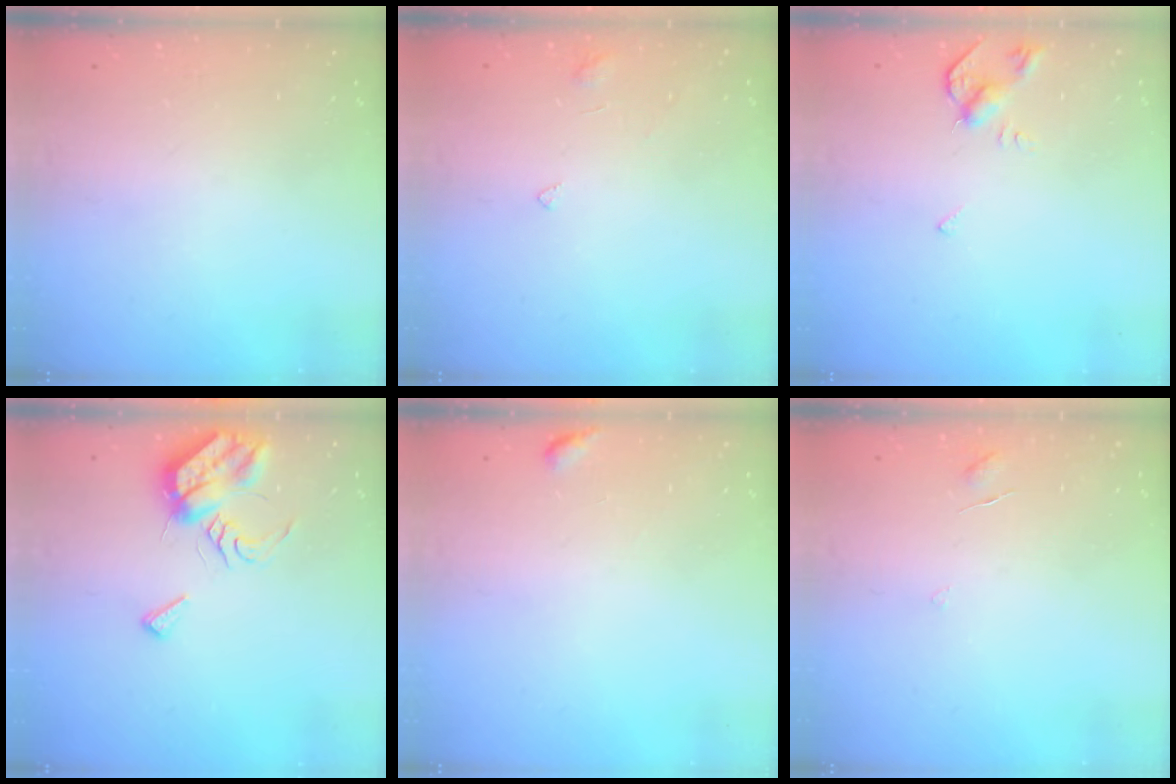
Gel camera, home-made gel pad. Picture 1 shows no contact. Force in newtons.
{"total": 3.3, "press": 3.3, "slide": 0.2}
{"total": 4.6, "press": 4.5, "slide": 0.9}
{"total": 11.5, "press": 11.4, "slide": 0.9}
{"total": 3.5, "press": 3.5, "slide": 0.4}
{"total": 2.9, "press": 2.9, "slide": 0.2}